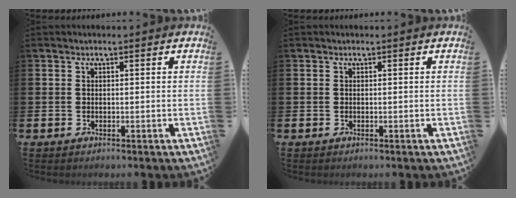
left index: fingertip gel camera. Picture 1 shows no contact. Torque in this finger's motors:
{"motor_torque": [0.01, 0.00, 0.00, 0.00]}